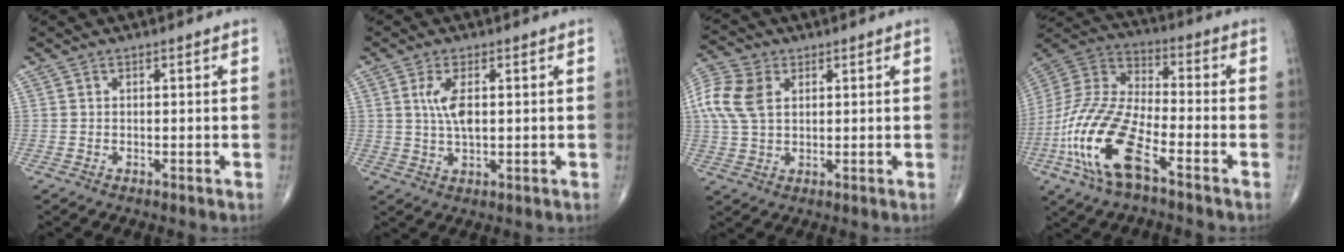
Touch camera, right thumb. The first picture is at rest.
{"total": 5.3, "force": [1.0, 2.1, 4.7], "torque": [-0.099, -0.003, 0.021]}
{"total": 9.6, "force": [2.4, 6.9, 6.2], "torque": [-0.129, 0.006, 0.044]}
{"total": 19.3, "force": [-8.5, 7.3, 15.7], "torque": [-0.344, 0.027, -0.164]}